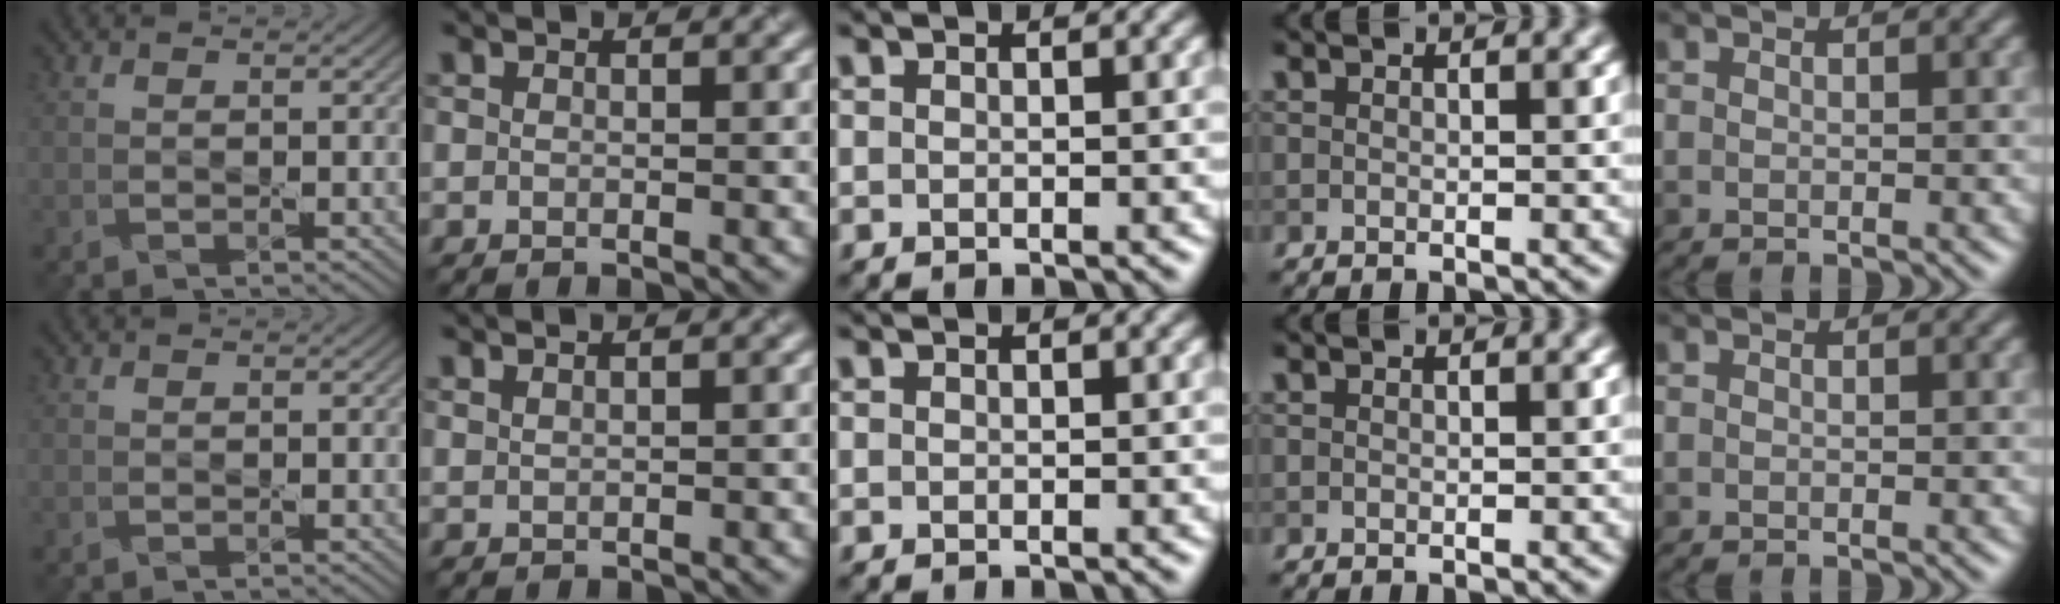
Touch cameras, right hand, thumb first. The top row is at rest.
{"index": {"total": 1.4, "force": [1.3, 0.5, 0.3], "torque": [0.003, 0.001, 0.010]}}